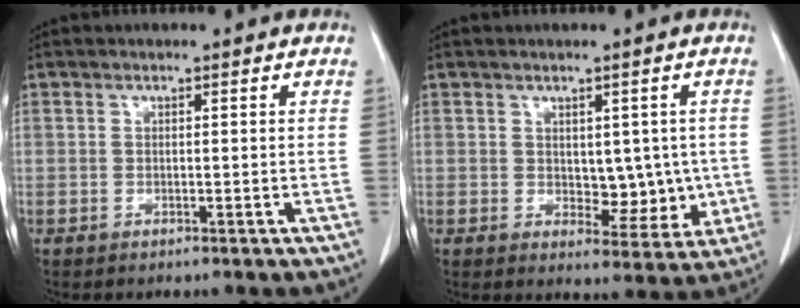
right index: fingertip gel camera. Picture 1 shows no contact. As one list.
[{"total": 6.1, "force": [0.1, 3.7, 4.9], "torque": [-0.049, -0.002, 0.015]}]